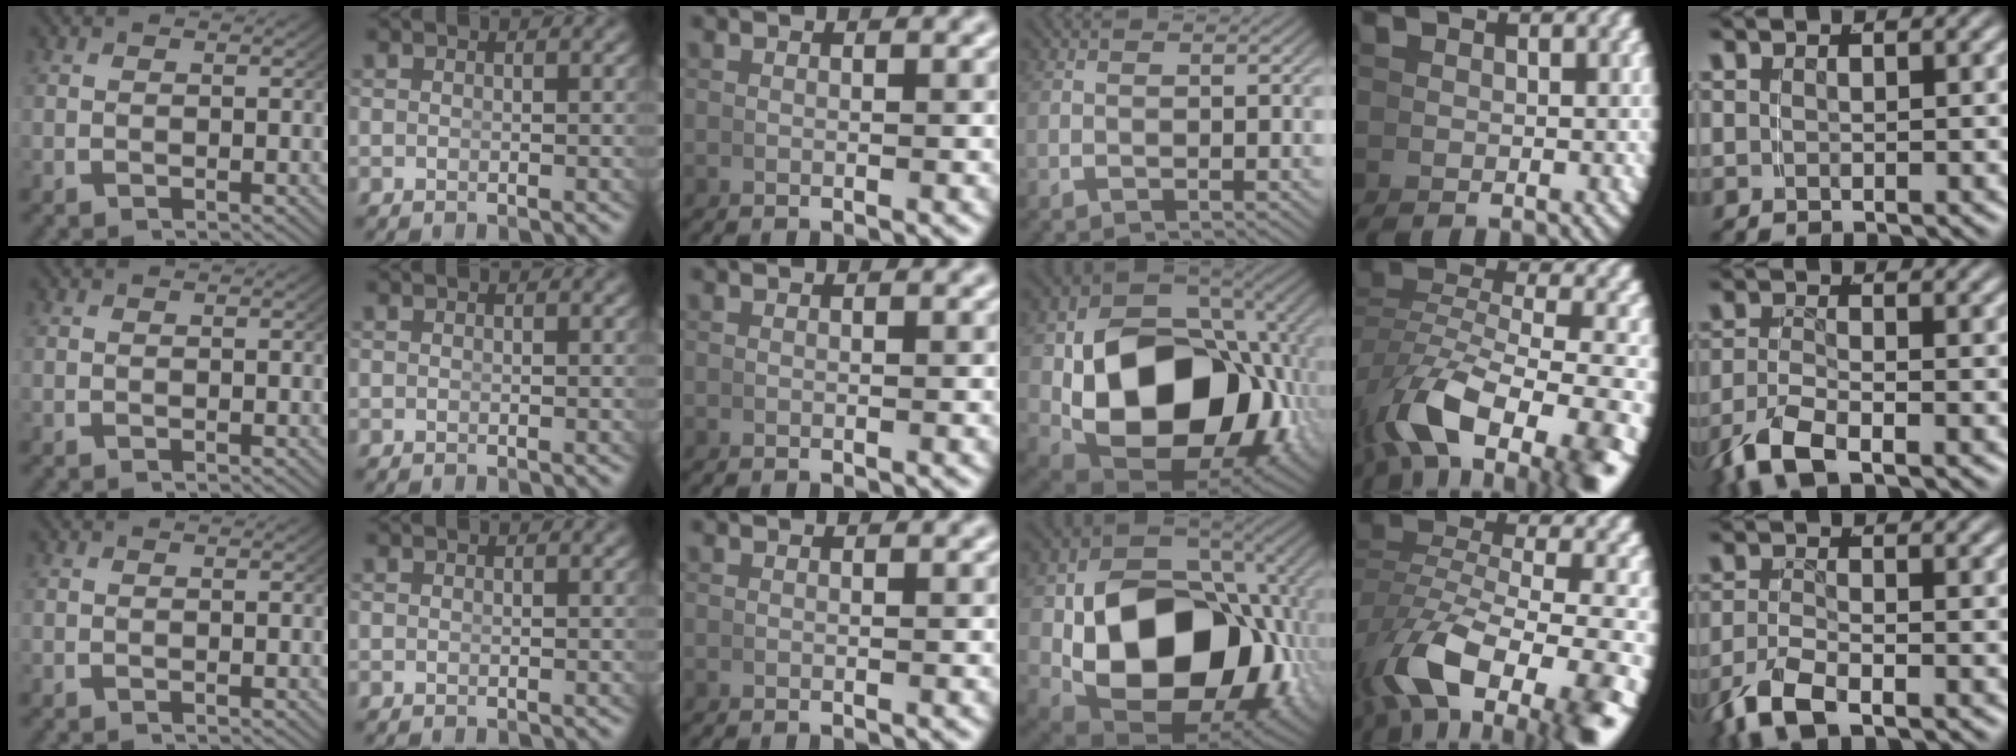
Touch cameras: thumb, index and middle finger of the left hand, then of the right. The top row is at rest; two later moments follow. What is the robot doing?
{"motion": "grasp_and_lifting", "object": "calculator"}